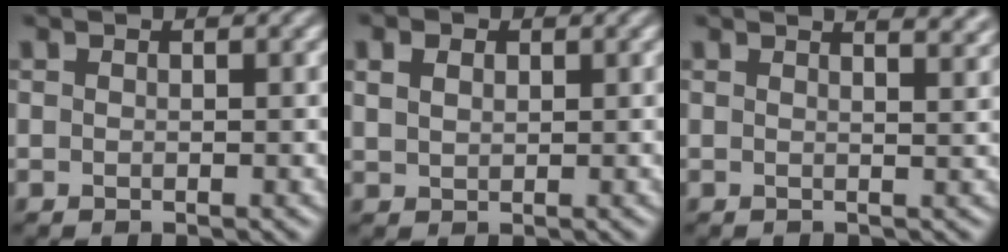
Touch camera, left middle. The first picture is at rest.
{"total": 1.4, "force": [1.3, 0.7, -0.1], "torque": [-0.011, 0.009, 0.026]}
{"total": 6.1, "force": [4.5, 2.4, 3.4], "torque": [-0.018, 0.042, 0.028]}